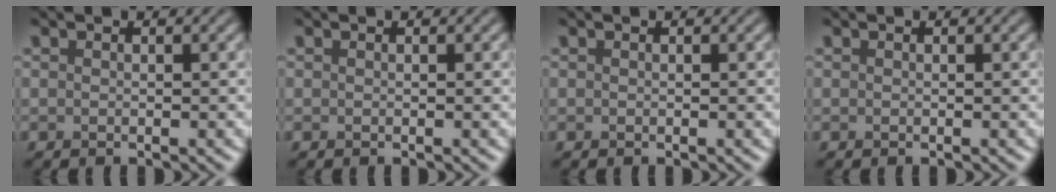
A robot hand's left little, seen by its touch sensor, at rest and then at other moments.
{"total": 0.0}
{"total": 0.0}
{"total": 0.0}